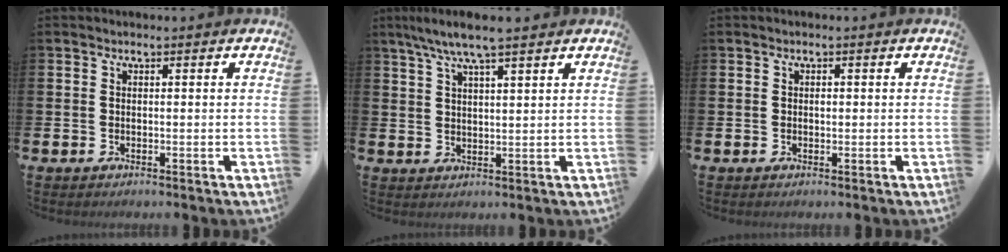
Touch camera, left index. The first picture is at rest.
{"total": 6.0, "force": [5.1, 0.6, 3.2], "torque": [-0.067, -0.012, 0.089]}
{"total": 0.5, "force": [0.1, 0.4, 0.4], "torque": [0.000, -0.002, -0.002]}